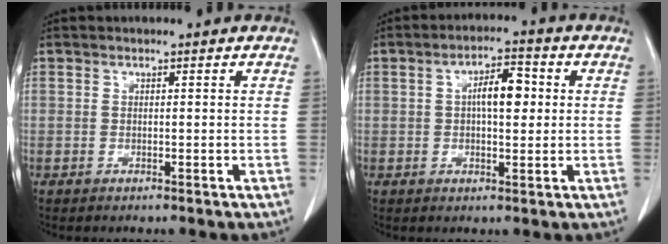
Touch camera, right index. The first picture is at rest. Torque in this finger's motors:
{"motor_torque": [0.85, 0.16, 0.40, 0.09]}